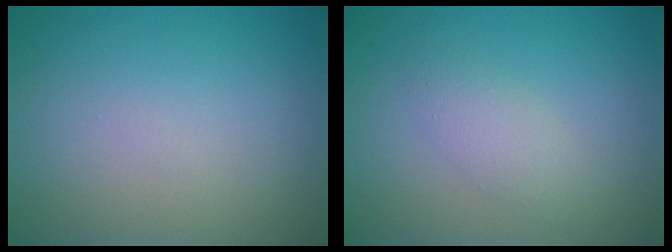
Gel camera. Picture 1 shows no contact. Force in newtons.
{"total": 2.0, "press": 2.0, "slide": 0.0}